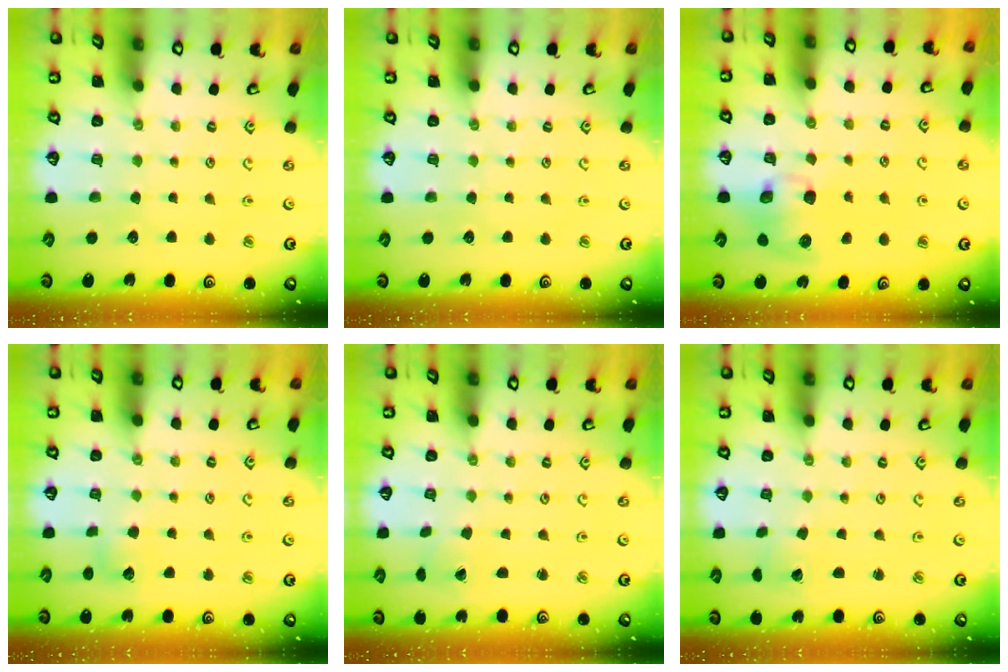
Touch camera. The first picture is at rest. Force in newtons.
{"total": 0.0}
{"total": 9.4, "press": 9.3, "slide": 1.4}
{"total": 4.1, "press": 4.0, "slide": 0.5}
{"total": 0.6, "press": 0.3, "slide": 0.5}
{"total": 1.9, "press": 1.9, "slide": 0.1}